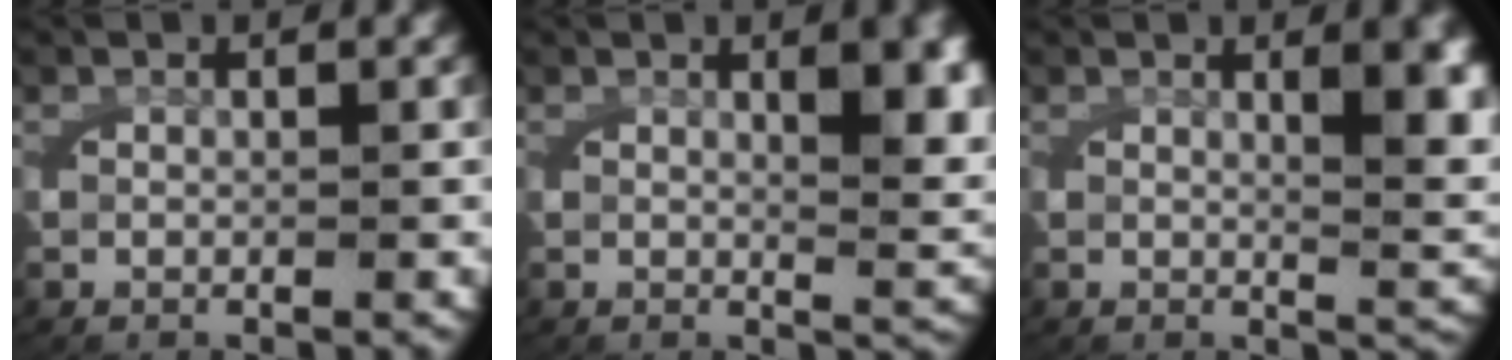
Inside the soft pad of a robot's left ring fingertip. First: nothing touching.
{"total": 4.0, "force": [1.2, 0.9, 3.7], "torque": [-0.054, -0.009, 0.022]}
{"total": 4.4, "force": [1.3, 0.9, 4.1], "torque": [-0.056, -0.009, 0.024]}